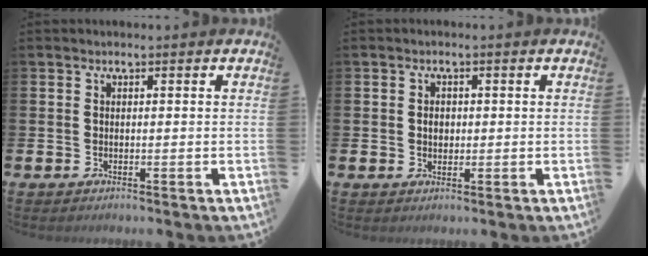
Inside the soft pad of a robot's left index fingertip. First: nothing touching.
{"total": 1.8, "force": [0.2, 1.4, 1.1], "torque": [-0.006, 0.002, -0.002]}